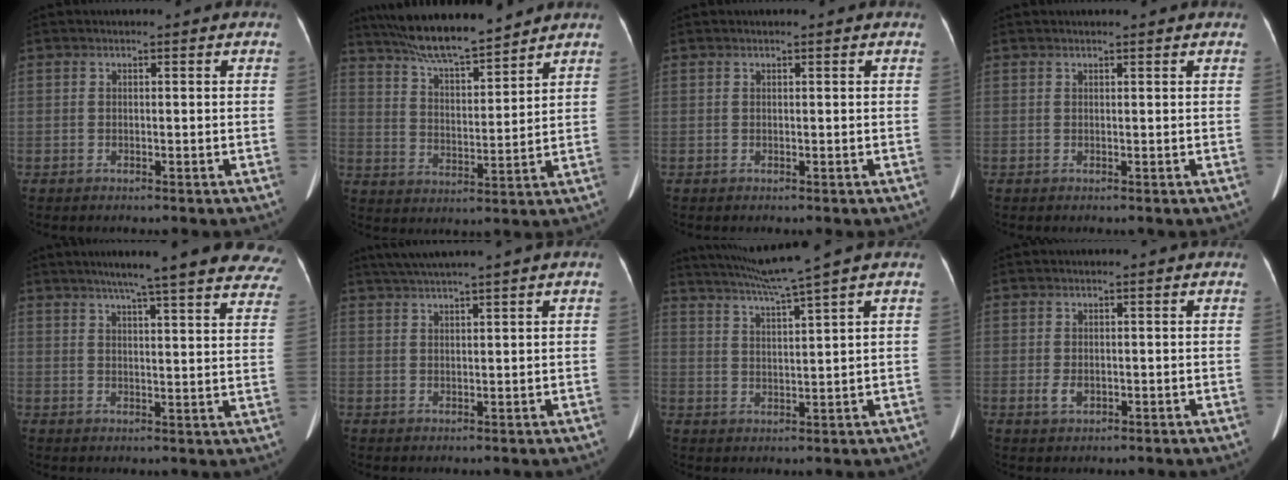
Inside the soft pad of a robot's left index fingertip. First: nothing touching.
{"total": 11.0, "force": [9.9, 1.0, 4.7], "torque": [-0.083, 0.011, 0.172]}
{"total": 1.2, "force": [-1.0, -0.2, -0.5], "torque": [0.011, 0.000, -0.017]}
{"total": 0.6, "force": [0.5, -0.1, 0.2], "torque": [0.002, 0.012, -0.001]}
{"total": 25.1, "force": [21.2, 2.4, 13.3], "torque": [-0.172, -0.019, 0.247]}
{"total": 5.5, "force": [4.2, -1.1, 3.3], "torque": [-0.061, 0.023, 0.077]}
{"total": 7.9, "force": [6.5, -2.5, 3.8], "torque": [-0.070, -0.005, 0.117]}
{"total": 2.1, "force": [-1.7, 1.0, 0.6], "torque": [-0.015, -0.006, -0.026]}